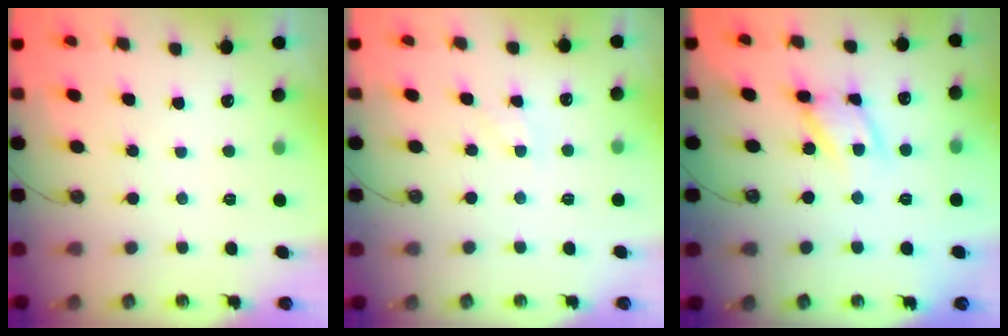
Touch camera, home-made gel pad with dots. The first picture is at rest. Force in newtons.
{"total": 1.4, "press": 1.4, "slide": 0.3}
{"total": 12.7, "press": 12.6, "slide": 1.0}